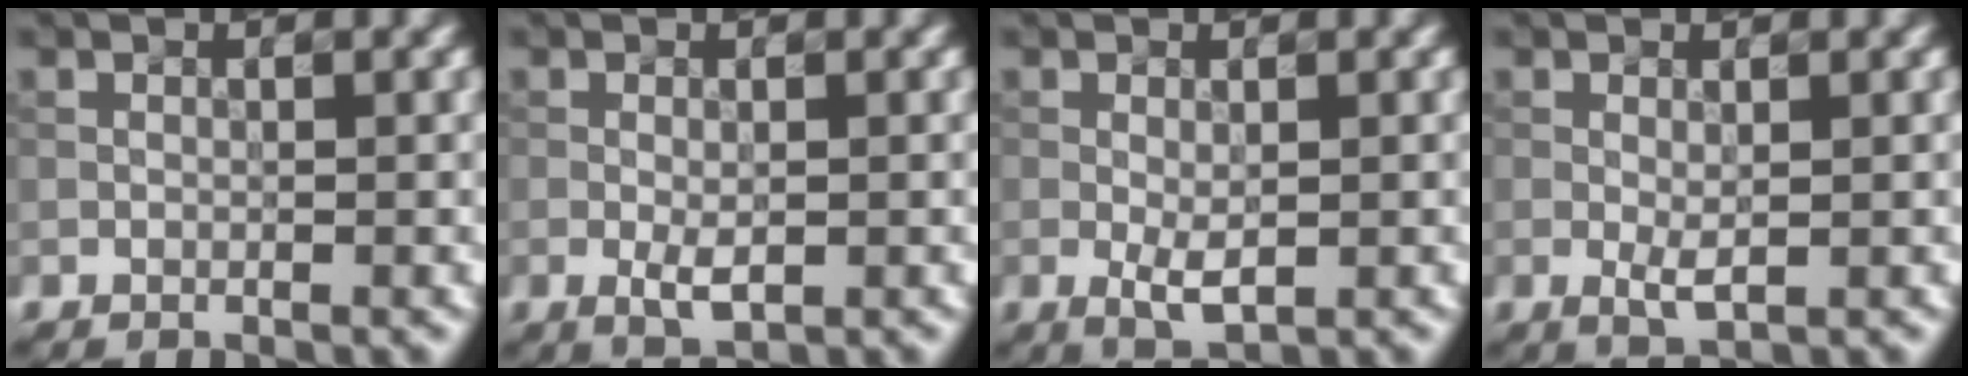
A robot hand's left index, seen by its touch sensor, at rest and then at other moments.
{"total": 2.1, "force": [-0.5, 0.9, 1.8], "torque": [-0.036, -0.005, -0.006]}
{"total": 2.3, "force": [-0.3, 0.9, 2.1], "torque": [-0.041, -0.006, -0.002]}
{"total": 1.6, "force": [0.0, 0.5, 1.5], "torque": [-0.031, -0.004, -0.001]}